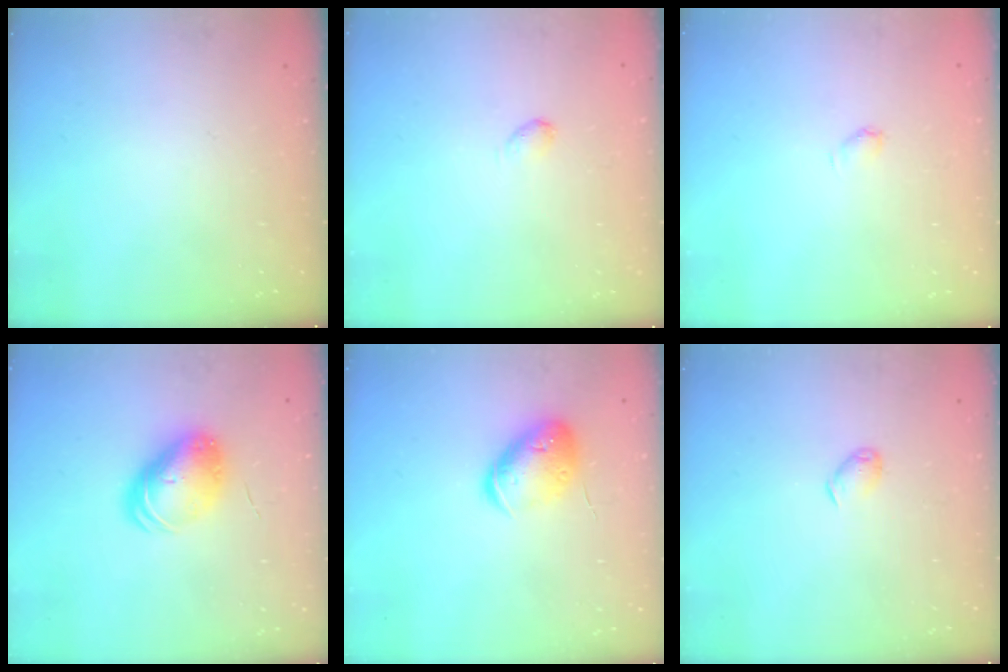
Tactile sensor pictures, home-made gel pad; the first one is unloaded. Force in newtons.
{"total": 2.7, "press": 2.7, "slide": 0.5}
{"total": 3.6, "press": 3.5, "slide": 0.7}
{"total": 9.6, "press": 9.6, "slide": 0.6}
{"total": 14.4, "press": 14.2, "slide": 2.0}
{"total": 5.4, "press": 5.4, "slide": 0.7}